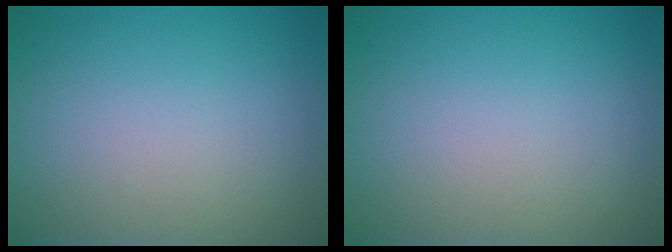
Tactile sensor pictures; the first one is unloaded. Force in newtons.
{"total": 0.0}